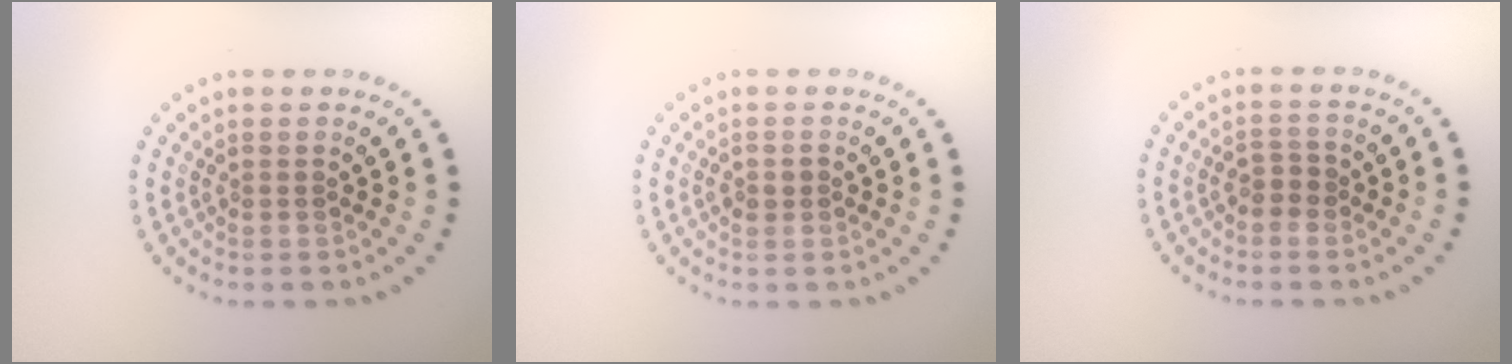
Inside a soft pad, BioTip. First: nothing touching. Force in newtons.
{"total": 1.0, "press": 1.0, "slide": 0.1}
{"total": 1.1, "press": 0.9, "slide": 0.5}